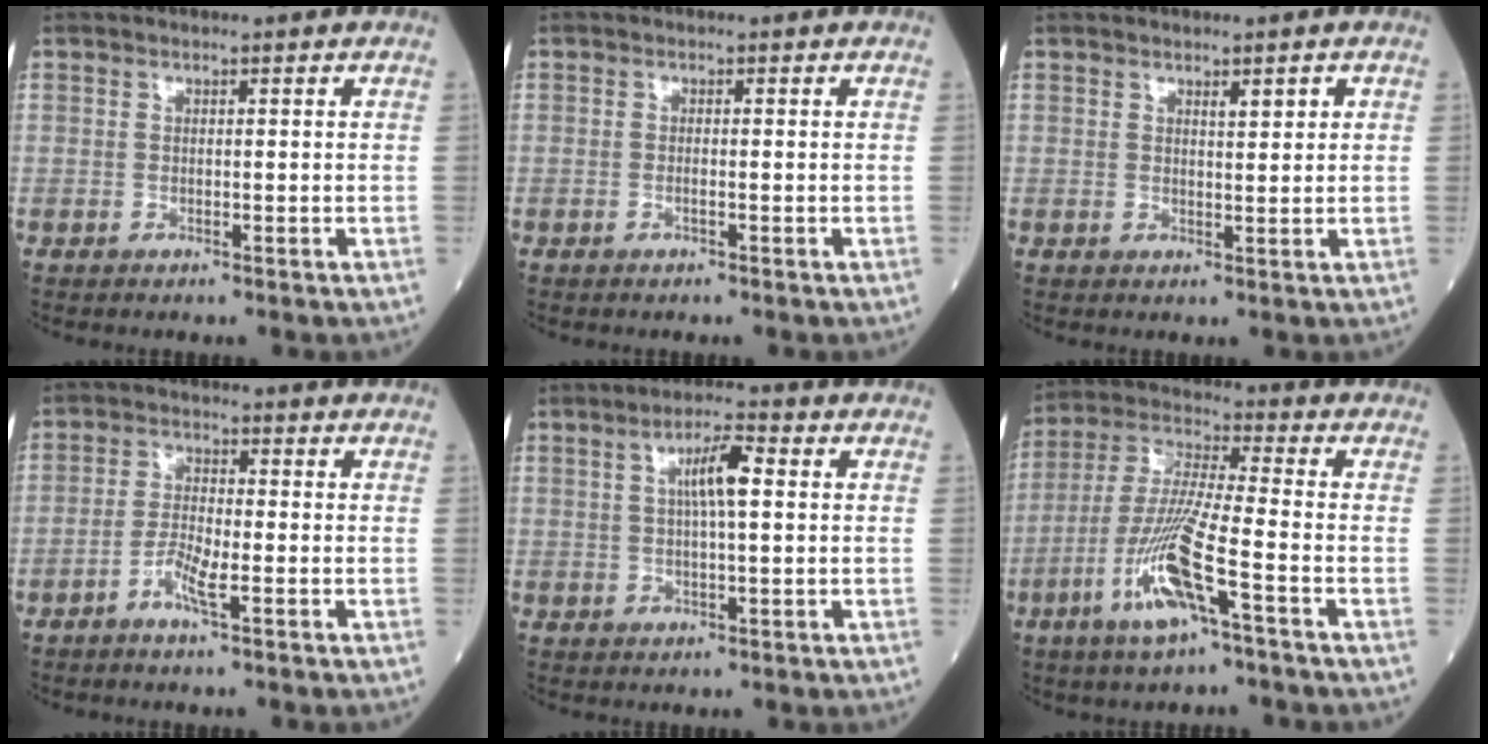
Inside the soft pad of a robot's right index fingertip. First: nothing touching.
{"total": 0.7, "force": [-0.4, 0.0, 0.6], "torque": [-0.013, 0.001, -0.008]}
{"total": 1.9, "force": [1.0, 0.4, 1.6], "torque": [-0.024, -0.002, 0.015]}
{"total": 4.1, "force": [-2.1, 0.5, 3.6], "torque": [-0.072, 0.000, -0.044]}
{"total": 5.5, "force": [1.2, 0.6, 5.3], "torque": [-0.095, 0.009, 0.020]}
{"total": 12.5, "force": [-5.4, 0.4, 11.2], "torque": [-0.235, -0.008, -0.107]}